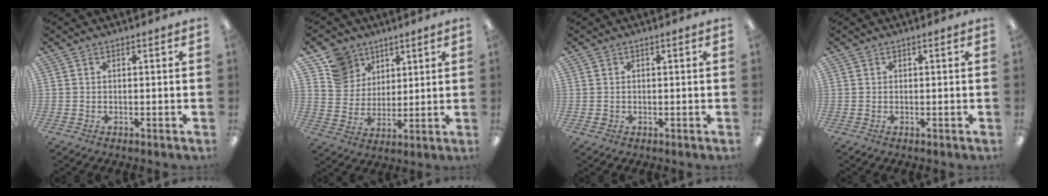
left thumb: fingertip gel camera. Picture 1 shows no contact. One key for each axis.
{"total": 10.9, "fx": 7.2, "fy": 8.2, "fz": 1.0, "tx": -0.038, "ty": -0.043, "tz": 0.142}
{"total": 0.9, "fx": 0.1, "fy": 0.9, "fz": 0.1, "tx": -0.002, "ty": 0.006, "tz": 0.000}
{"total": 0.0}